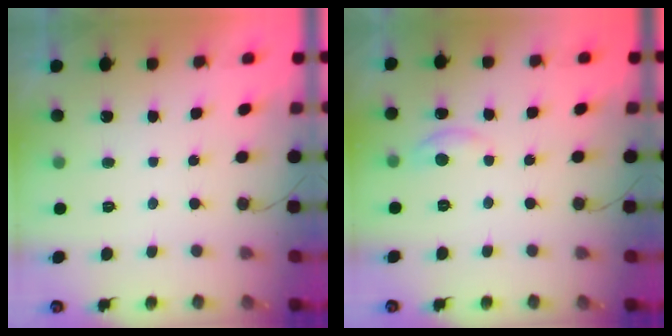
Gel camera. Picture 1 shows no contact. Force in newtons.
{"total": 4.8, "press": 4.7, "slide": 0.6}